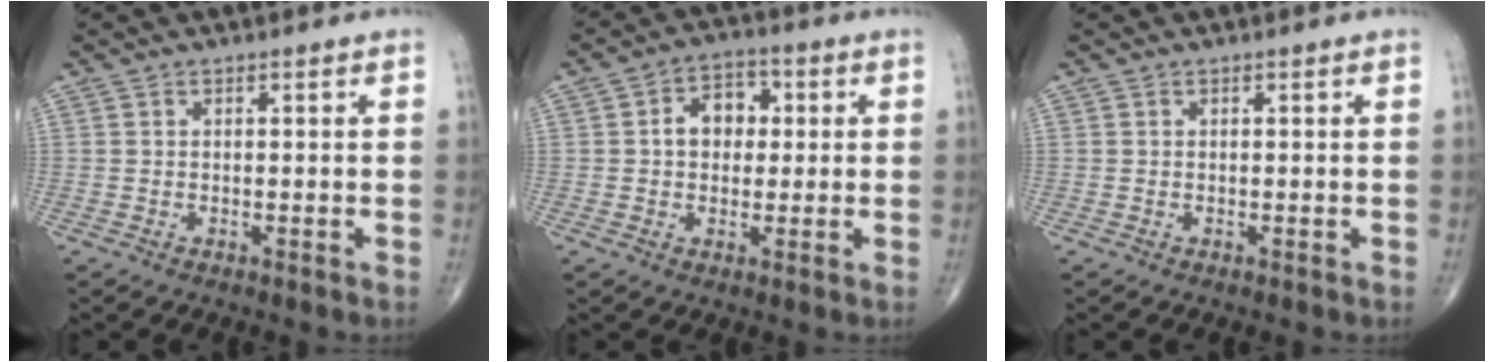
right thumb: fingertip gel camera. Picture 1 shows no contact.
{"total": 7.1, "force": [0.9, 5.3, 4.7], "torque": [-0.047, 0.016, 0.006]}
{"total": 0.0}